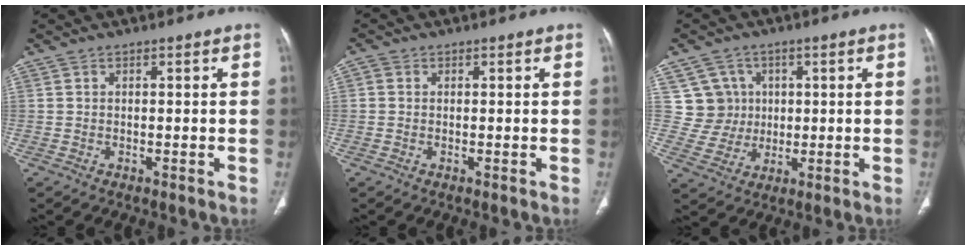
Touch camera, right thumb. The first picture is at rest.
{"total": 1.0, "force": [0.1, 0.9, 0.4], "torque": [-0.006, 0.001, 0.000]}
{"total": 7.2, "force": [1.8, 7.0, 0.8], "torque": [0.022, -0.001, 0.036]}